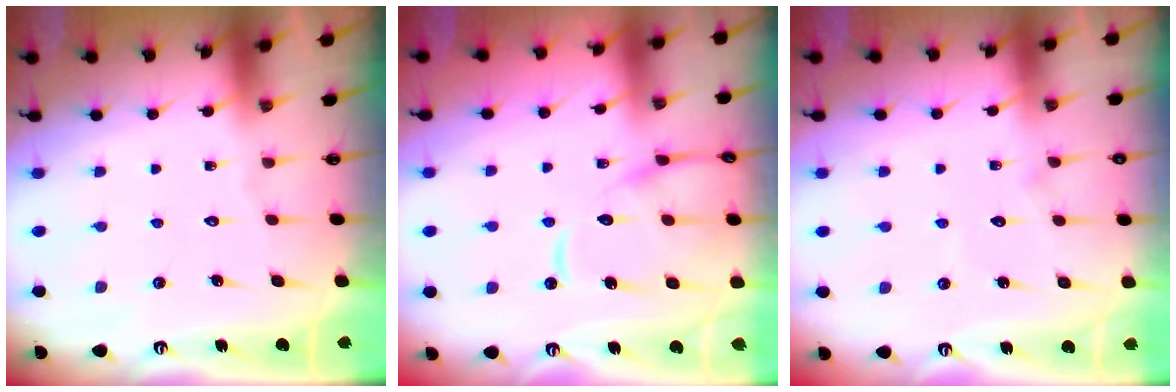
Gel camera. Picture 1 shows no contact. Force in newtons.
{"total": 14.0, "press": 13.9, "slide": 1.4}
{"total": 6.3, "press": 6.3, "slide": 0.6}